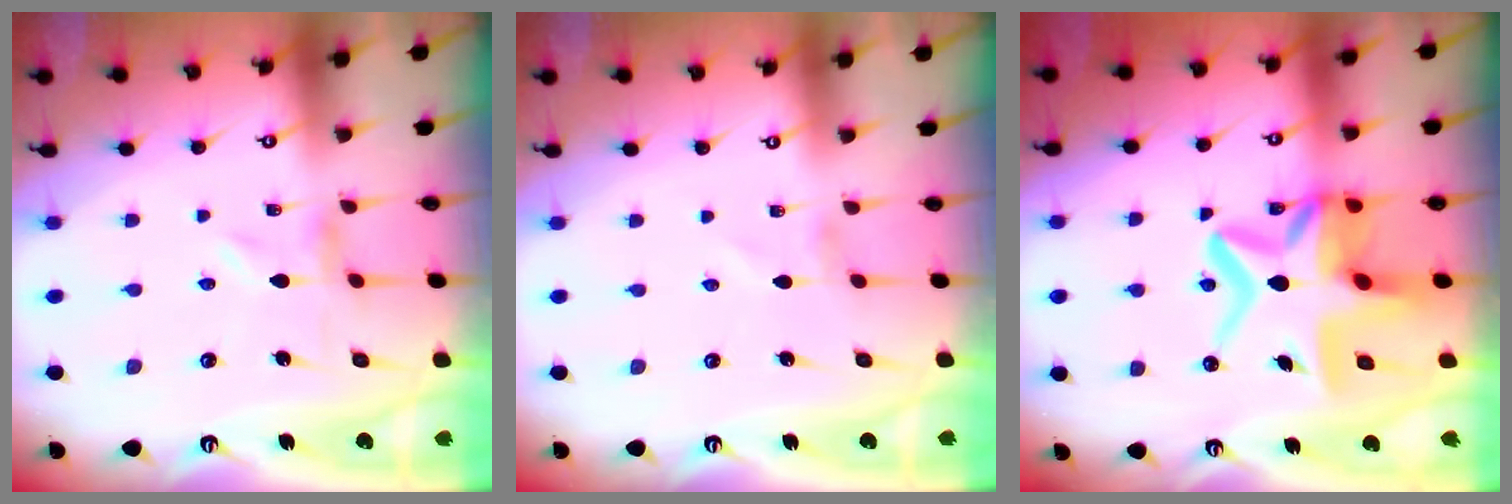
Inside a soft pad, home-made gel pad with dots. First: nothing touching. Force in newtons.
{"total": 1.2, "press": 1.2, "slide": 0.1}
{"total": 16.3, "press": 16.2, "slide": 1.7}